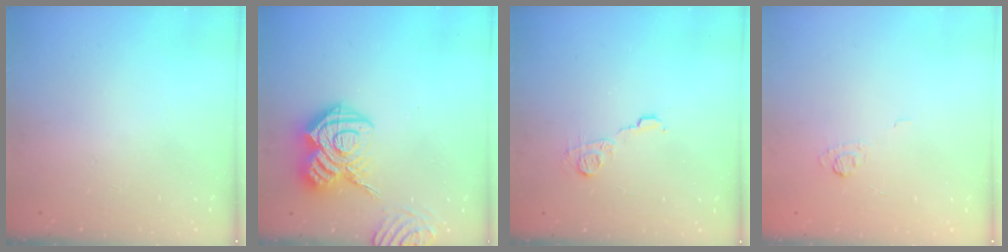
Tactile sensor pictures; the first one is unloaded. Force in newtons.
{"total": 18.1, "press": 18.1, "slide": 1.7}
{"total": 7.3, "press": 7.2, "slide": 0.4}
{"total": 3.4, "press": 3.1, "slide": 1.5}